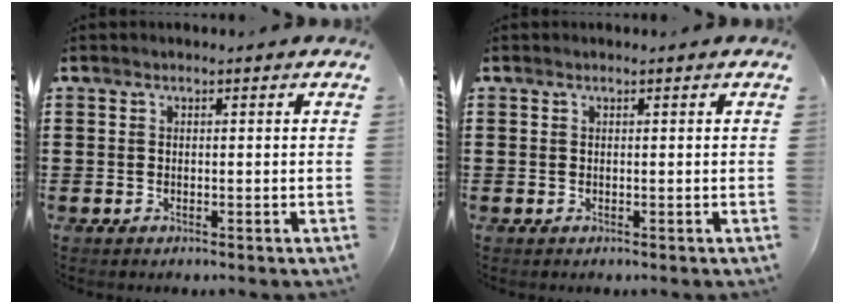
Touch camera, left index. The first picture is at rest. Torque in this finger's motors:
{"motor_torque": [0.01, 0.17, -0.08, -0.03]}